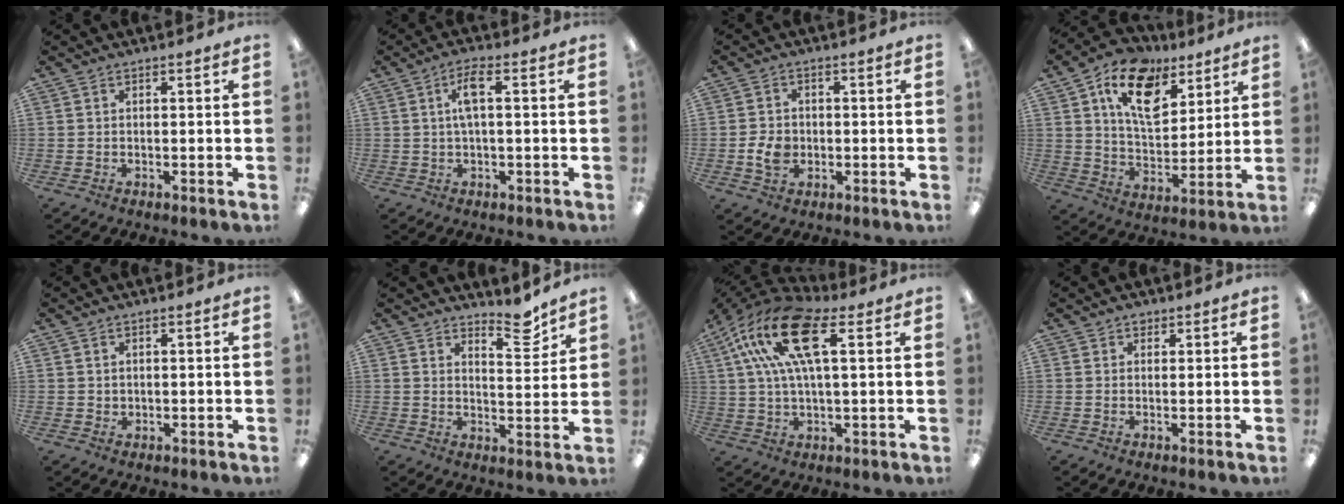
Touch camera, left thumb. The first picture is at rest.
{"total": 5.7, "force": [1.1, 1.6, 5.3], "torque": [-0.105, 0.011, 0.017]}
{"total": 5.2, "force": [-0.9, 3.9, 3.3], "torque": [-0.075, 0.002, -0.019]}
{"total": 15.5, "force": [9.1, 8.5, 9.3], "torque": [-0.155, -0.031, 0.163]}
{"total": 1.4, "force": [0.7, 1.0, 0.8], "torque": [-0.017, 0.003, 0.013]}
{"total": 7.6, "force": [6.1, 1.8, 4.1], "torque": [-0.041, -0.047, 0.098]}
{"total": 19.6, "force": [7.9, 8.2, 15.9], "torque": [-0.324, -0.005, 0.134]}
{"total": 1.1, "force": [0.8, 0.7, 0.4], "torque": [-0.002, -0.001, 0.012]}